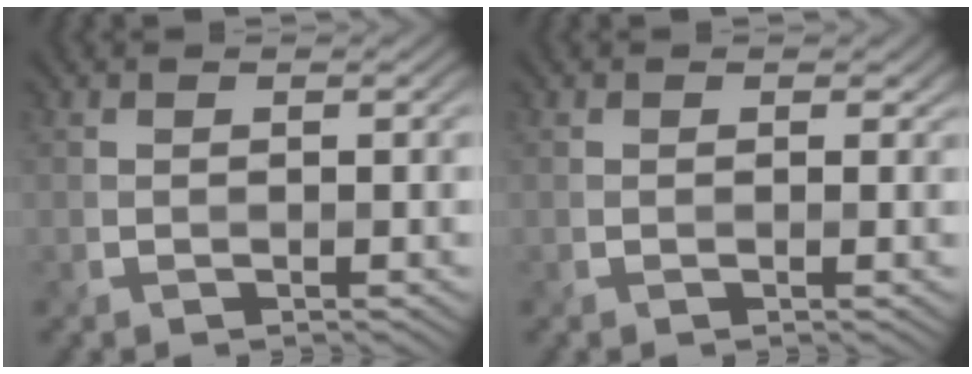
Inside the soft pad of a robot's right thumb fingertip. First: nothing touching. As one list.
[{"total": 0.8, "force": [0.3, 0.6, 0.3], "torque": [-0.005, 0.000, 0.005]}]